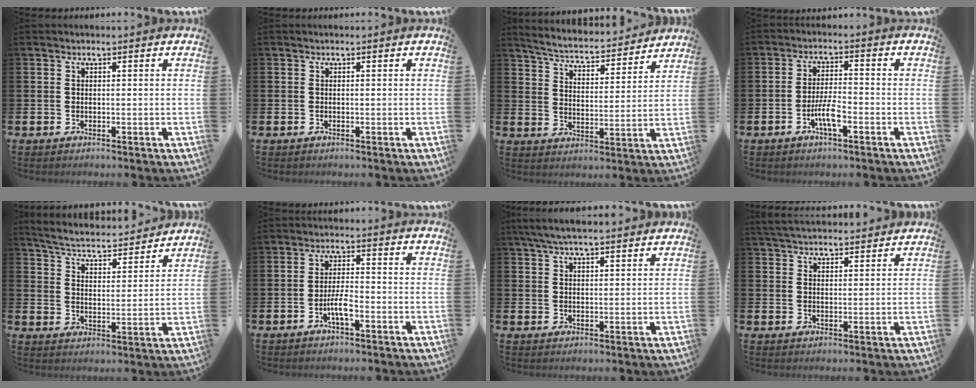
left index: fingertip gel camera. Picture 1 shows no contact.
{"total": 0.0}
{"total": 5.0, "force": [4.9, 0.6, 0.8], "torque": [-0.047, -0.042, 0.081]}
{"total": 4.2, "force": [-1.8, 0.9, 3.7], "torque": [-0.084, 0.003, -0.037]}
{"total": 5.0, "force": [4.9, 0.6, 0.9], "torque": [-0.049, -0.041, 0.081]}
{"total": 3.3, "force": [-1.5, 0.7, 2.9], "torque": [-0.067, 0.005, -0.029]}
{"total": 5.0, "force": [4.5, 0.8, 2.1], "torque": [-0.053, -0.006, 0.084]}
{"total": 4.0, "force": [3.9, 0.6, 0.5], "torque": [-0.021, -0.016, 0.074]}